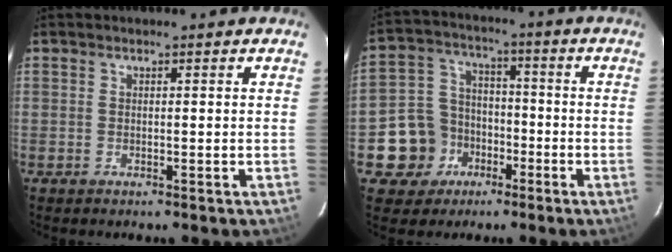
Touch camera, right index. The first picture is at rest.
{"total": 10.6, "force": [-4.8, 9.2, 2.3], "torque": [-0.078, 0.036, -0.073]}